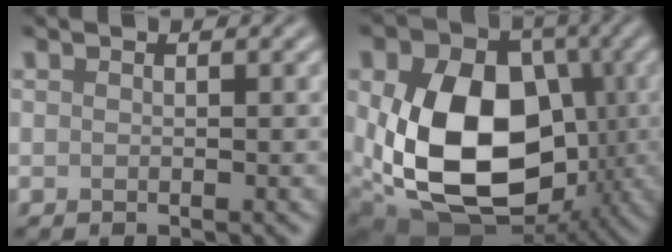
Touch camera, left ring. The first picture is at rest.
{"total": 15.5, "force": [-1.0, 11.2, 10.7], "torque": [-0.201, -0.033, -0.017]}